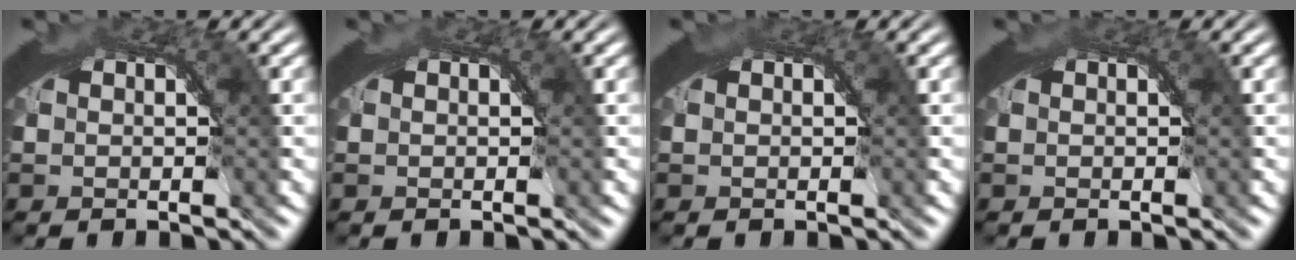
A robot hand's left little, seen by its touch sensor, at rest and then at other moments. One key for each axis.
{"total": 0.0}
{"total": 0.7, "fx": 0.3, "fy": 0.3, "fz": 0.6, "tx": -0.010, "ty": 0.001, "tz": 0.005}
{"total": 0.6, "fx": 0.2, "fy": 0.2, "fz": 0.5, "tx": -0.009, "ty": 0.001, "tz": 0.004}